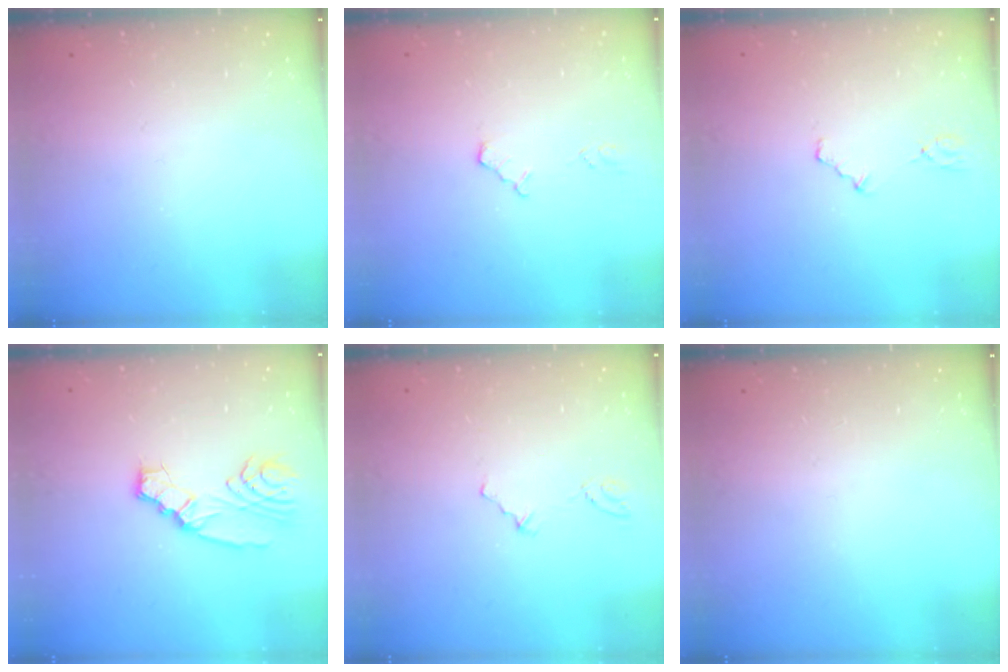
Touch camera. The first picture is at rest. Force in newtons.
{"total": 4.0, "press": 4.0, "slide": 0.6}
{"total": 2.9, "press": 2.9, "slide": 0.3}
{"total": 6.6, "press": 6.6, "slide": 0.7}
{"total": 1.6, "press": 1.2, "slide": 1.0}
{"total": 0.0}